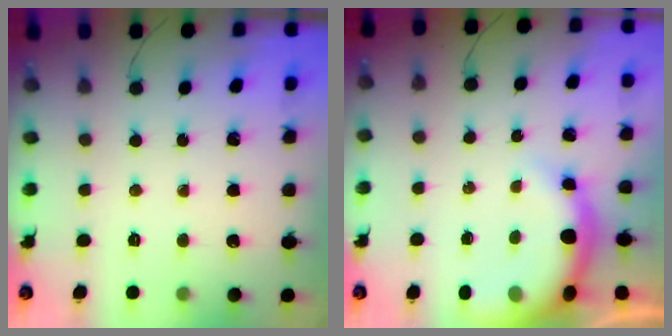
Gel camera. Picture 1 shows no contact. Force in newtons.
{"total": 7.7, "press": 7.5, "slide": 1.6}